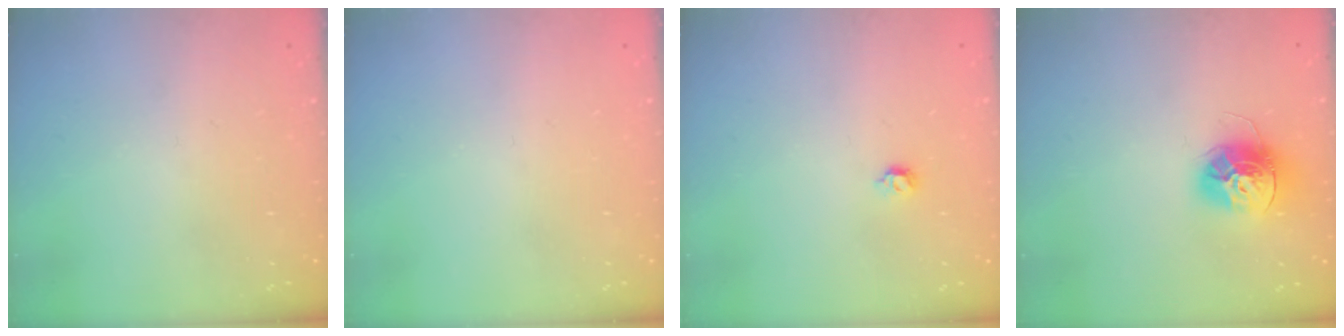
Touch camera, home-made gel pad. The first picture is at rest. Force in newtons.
{"total": 0.0}
{"total": 4.6, "press": 4.5, "slide": 0.9}
{"total": 13.4, "press": 13.4, "slide": 1.2}